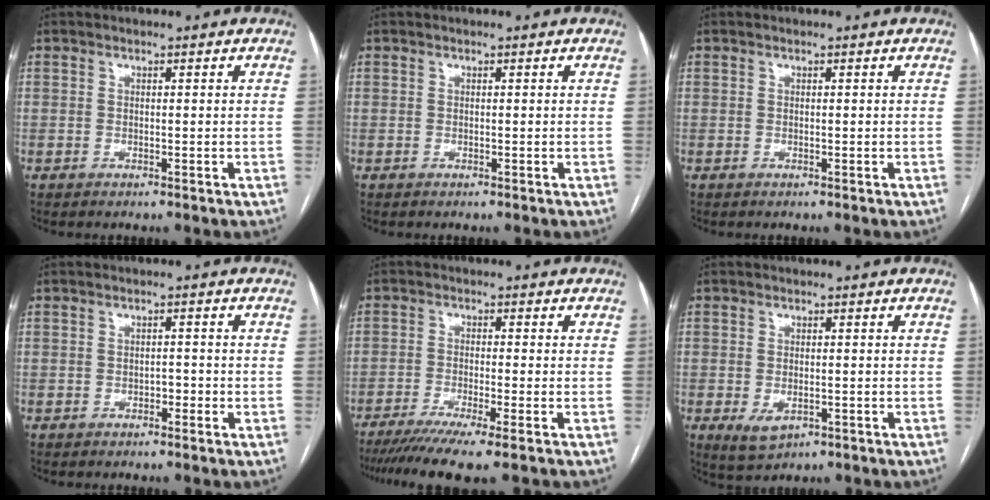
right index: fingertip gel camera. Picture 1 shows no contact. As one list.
[{"total": 0.0}, {"total": 0.0}, {"total": 1.3, "force": [-0.6, 0.8, 0.8], "torque": [-0.007, 0.005, -0.009]}, {"total": 9.1, "force": [-6.7, -0.2, 6.2], "torque": [-0.099, -0.015, -0.106]}, {"total": 3.5, "force": [-1.2, 2.0, 2.6], "torque": [-0.045, -0.006, -0.008]}]